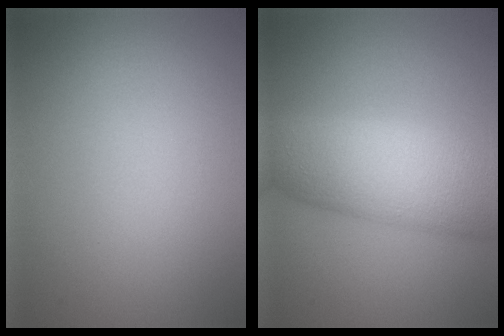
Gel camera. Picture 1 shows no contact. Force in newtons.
{"total": 9.0, "press": 9.0, "slide": 0.1}